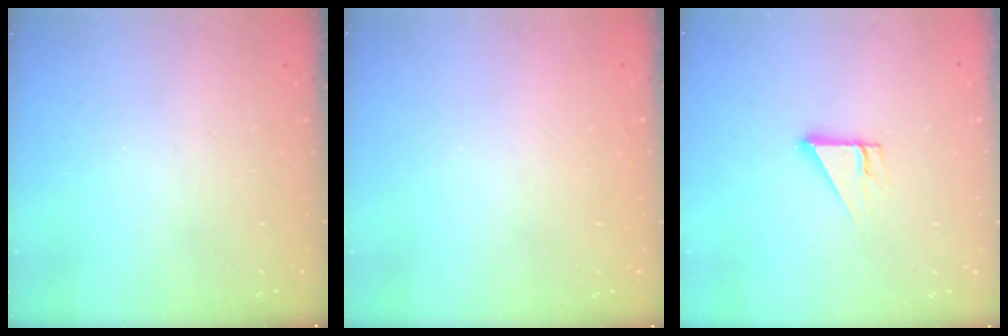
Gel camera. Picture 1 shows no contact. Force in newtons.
{"total": 1.6, "press": 1.6, "slide": 0.0}
{"total": 3.1, "press": 3.1, "slide": 0.1}